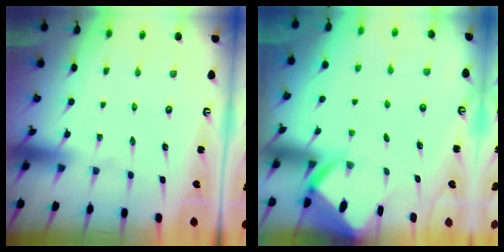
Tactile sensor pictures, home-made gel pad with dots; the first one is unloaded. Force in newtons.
{"total": 3.9, "press": 3.9, "slide": 0.3}